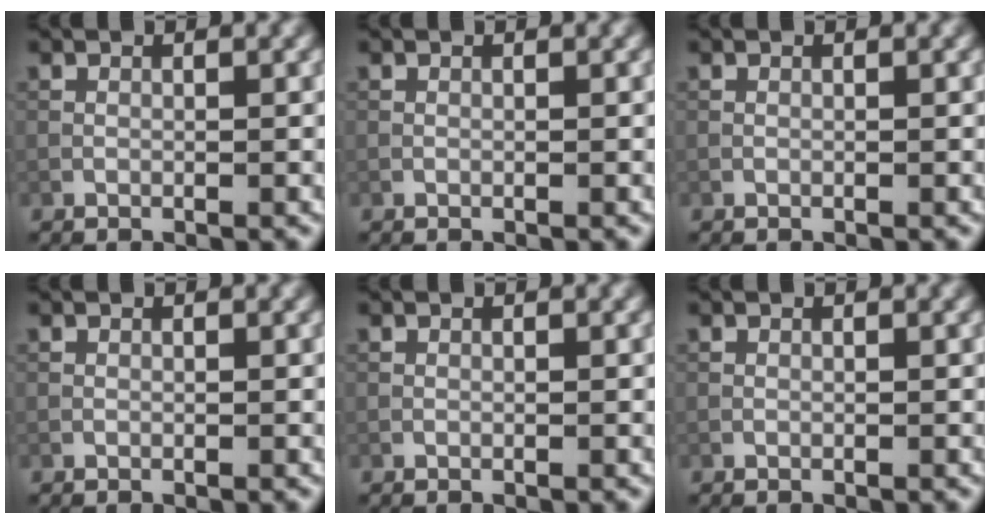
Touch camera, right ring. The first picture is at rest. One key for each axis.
{"total": 0.0}
{"total": 0.0}
{"total": 0.0}
{"total": 0.0}
{"total": 0.0}